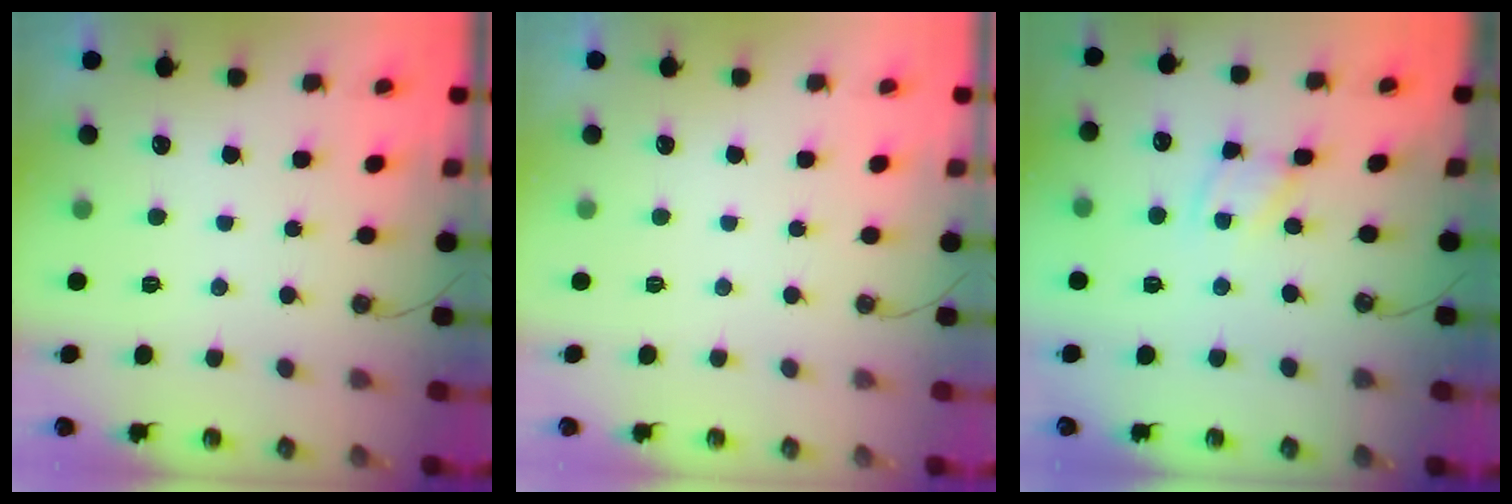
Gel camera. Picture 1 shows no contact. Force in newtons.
{"total": 0.0}
{"total": 2.4, "press": 2.4, "slide": 0.1}